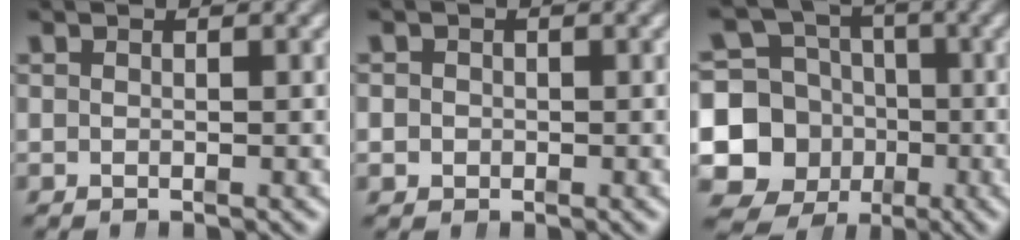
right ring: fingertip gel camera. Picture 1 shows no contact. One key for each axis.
{"total": 1.7, "fx": -0.5, "fy": 1.6, "fz": 0.1, "tx": -0.009, "ty": -0.005, "tz": -0.009}
{"total": 15.3, "fx": -3.7, "fy": 14.0, "fz": 5.2, "tx": -0.119, "ty": -0.072, "tz": -0.060}